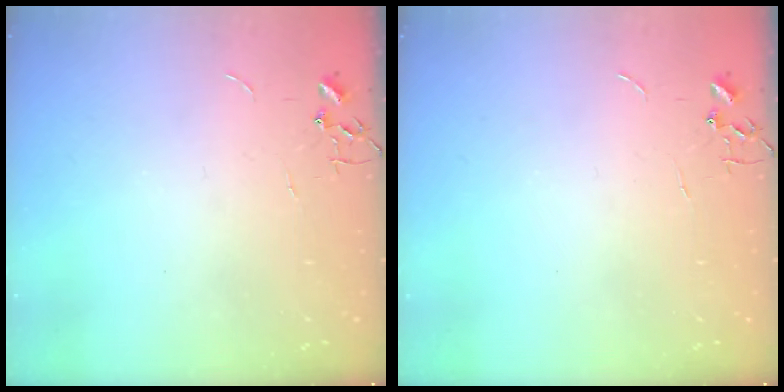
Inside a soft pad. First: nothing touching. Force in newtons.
{"total": 0.0}